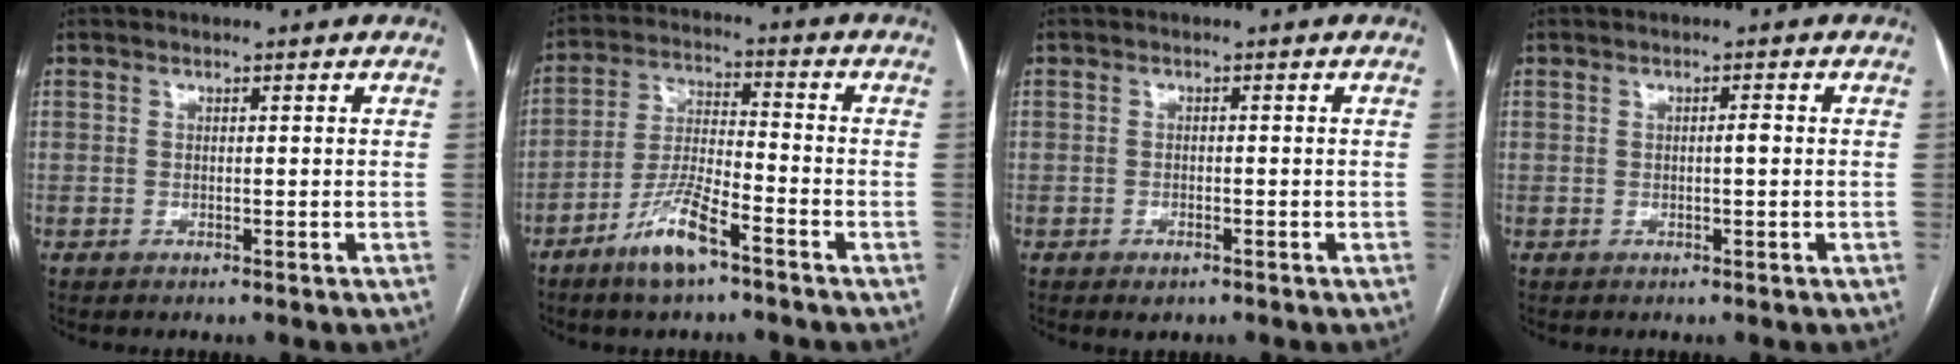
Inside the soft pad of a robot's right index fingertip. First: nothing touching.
{"total": 9.0, "force": [-5.8, 1.6, 6.7], "torque": [-0.141, -0.009, -0.113]}
{"total": 1.6, "force": [-1.0, 0.8, 1.0], "torque": [-0.014, 0.000, -0.011]}
{"total": 1.1, "force": [-0.1, 0.1, 1.1], "torque": [-0.016, 0.002, -0.002]}